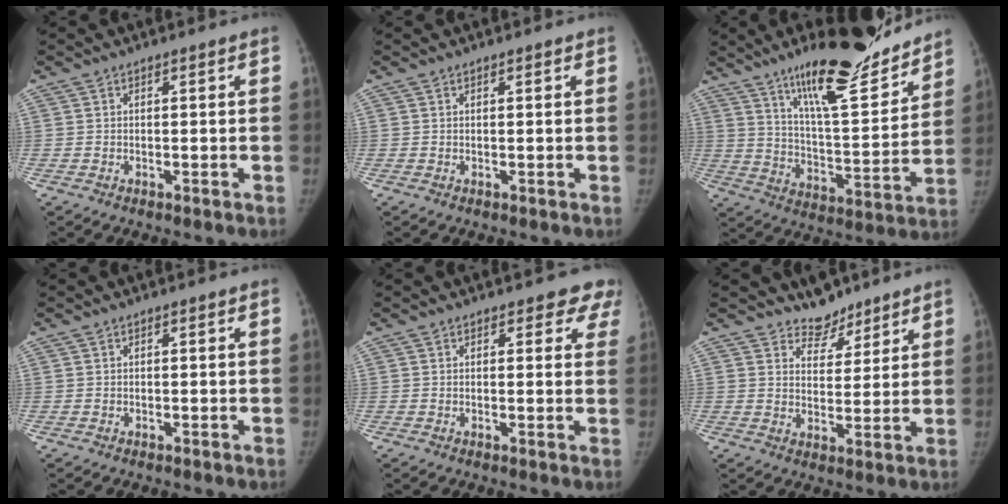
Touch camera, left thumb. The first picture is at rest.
{"total": 0.5, "force": [0.4, 0.2, 0.2], "torque": [-0.004, -0.003, 0.006]}
{"total": 20.6, "force": [15.6, 4.7, 12.6], "torque": [-0.162, -0.095, 0.255]}
{"total": 0.0}
{"total": 5.2, "force": [4.3, 2.7, 1.3], "torque": [0.033, -0.014, 0.030]}
{"total": 5.9, "force": [5.1, 3.0, 0.7], "torque": [0.022, -0.042, 0.085]}